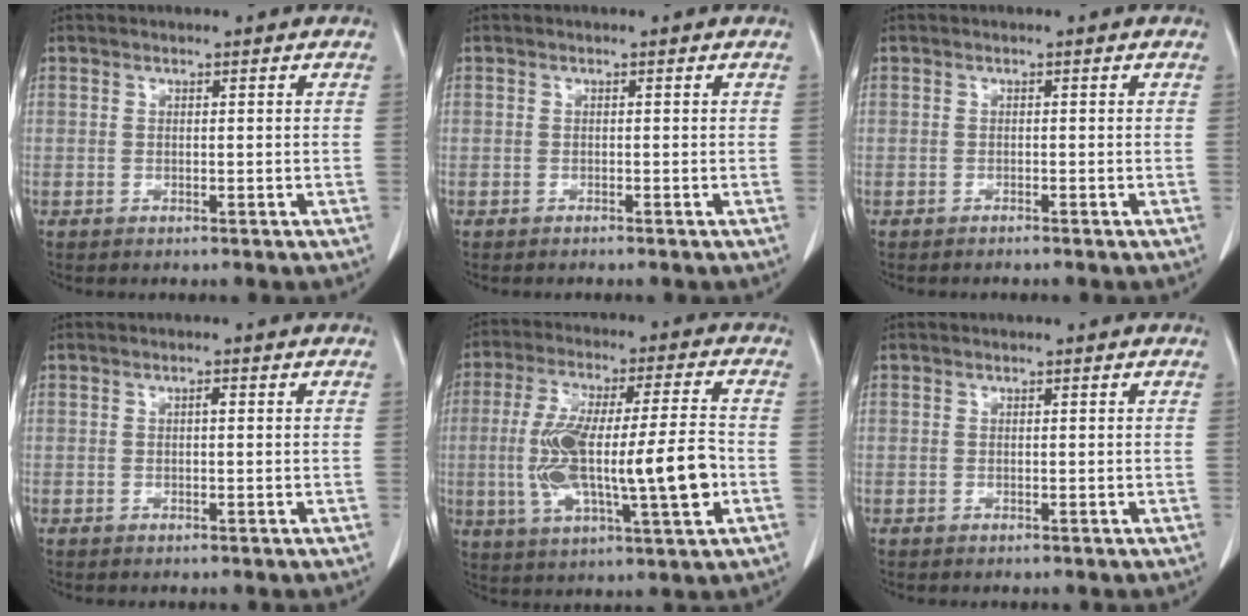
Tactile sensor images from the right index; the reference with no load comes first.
{"total": 0.0}
{"total": 0.8, "force": [-0.7, -0.1, 0.3], "torque": [-0.006, 0.000, -0.012]}
{"total": 0.6, "force": [0.1, 0.2, 0.6], "torque": [-0.011, 0.002, 0.001]}
{"total": 17.0, "force": [-2.5, 2.8, 16.6], "torque": [-0.312, 0.008, -0.036]}
{"total": 0.0}